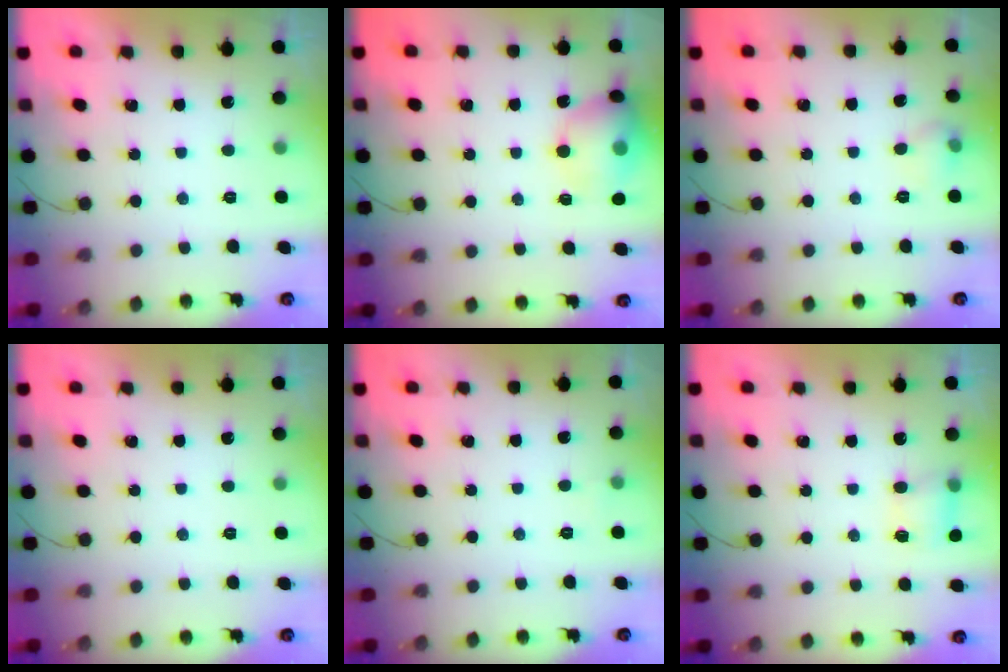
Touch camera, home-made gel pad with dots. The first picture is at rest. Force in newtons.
{"total": 13.1, "press": 12.9, "slide": 2.1}
{"total": 6.0, "press": 5.8, "slide": 1.4}
{"total": 0.0}
{"total": 2.4, "press": 2.2, "slide": 0.9}
{"total": 4.3, "press": 4.3, "slide": 0.6}